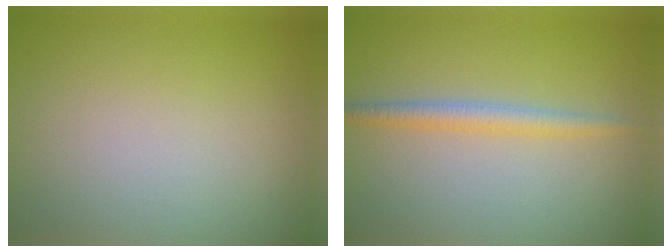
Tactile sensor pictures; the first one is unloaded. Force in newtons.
{"total": 2.2, "press": 2.2, "slide": 0.1}